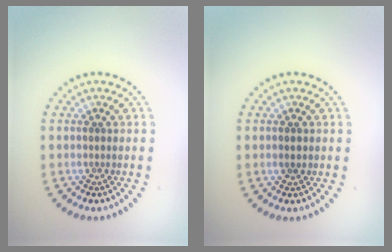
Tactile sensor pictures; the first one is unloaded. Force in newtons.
{"total": 1.0, "press": 1.0, "slide": 0.1}